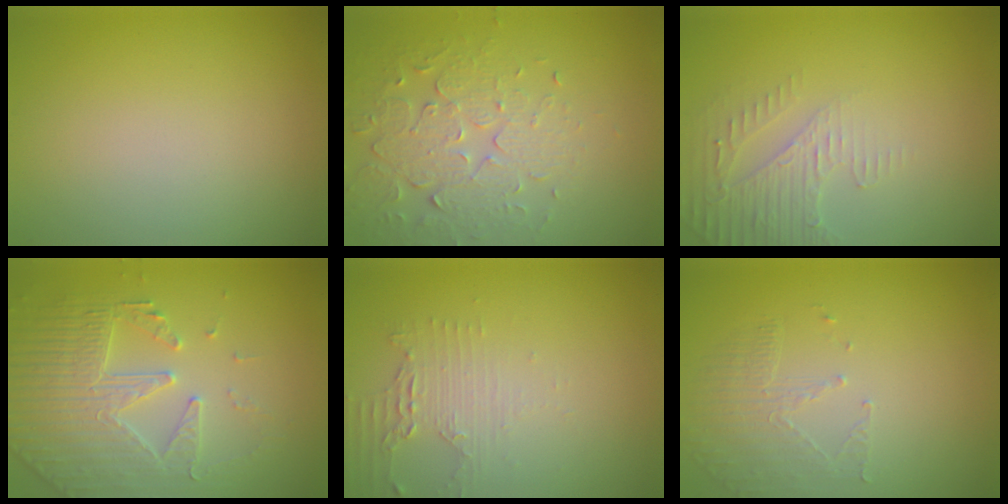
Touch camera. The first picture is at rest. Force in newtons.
{"total": 4.1, "press": 3.5, "slide": 2.2}
{"total": 3.0, "press": 2.9, "slide": 0.8}
{"total": 4.4, "press": 4.2, "slide": 1.3}
{"total": 2.0, "press": 1.6, "slide": 1.1}
{"total": 1.7, "press": 0.9, "slide": 1.4}